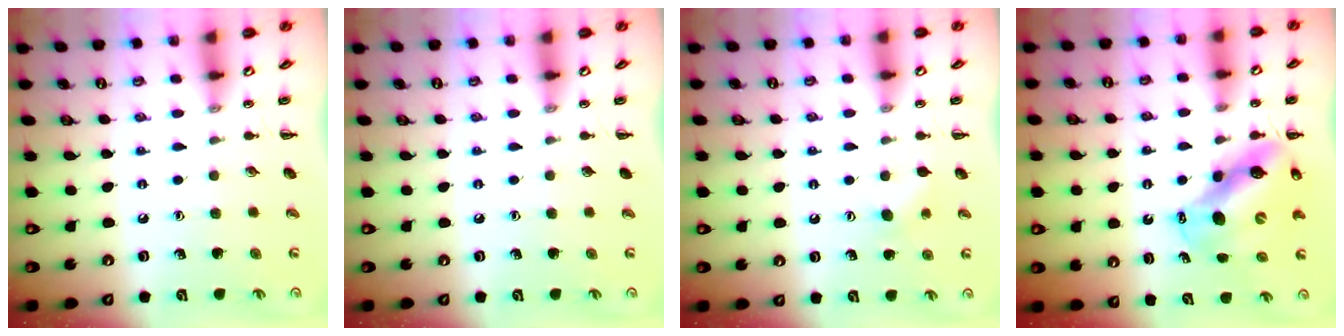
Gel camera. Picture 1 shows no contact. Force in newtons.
{"total": 0.0}
{"total": 3.6, "press": 3.4, "slide": 1.0}
{"total": 11.6, "press": 11.2, "slide": 3.1}